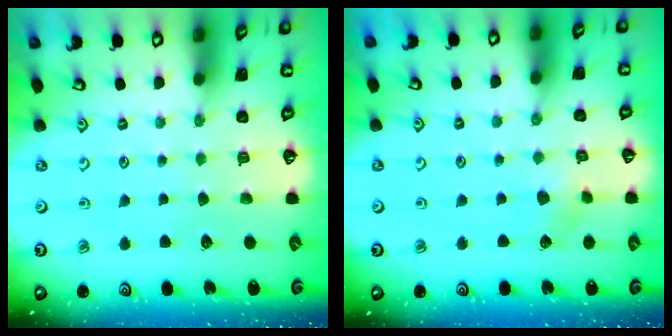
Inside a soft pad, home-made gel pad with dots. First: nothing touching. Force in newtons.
{"total": 4.0, "press": 4.0, "slide": 0.4}